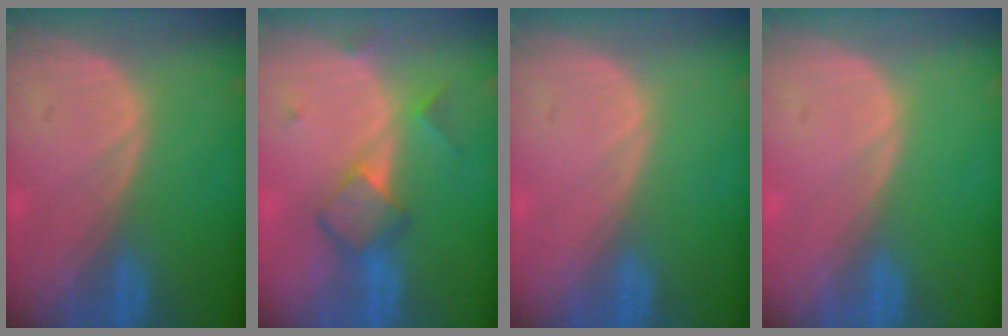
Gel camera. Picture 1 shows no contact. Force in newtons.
{"total": 5.1, "press": 5.1, "slide": 0.6}
{"total": 0.0}
{"total": 0.0}